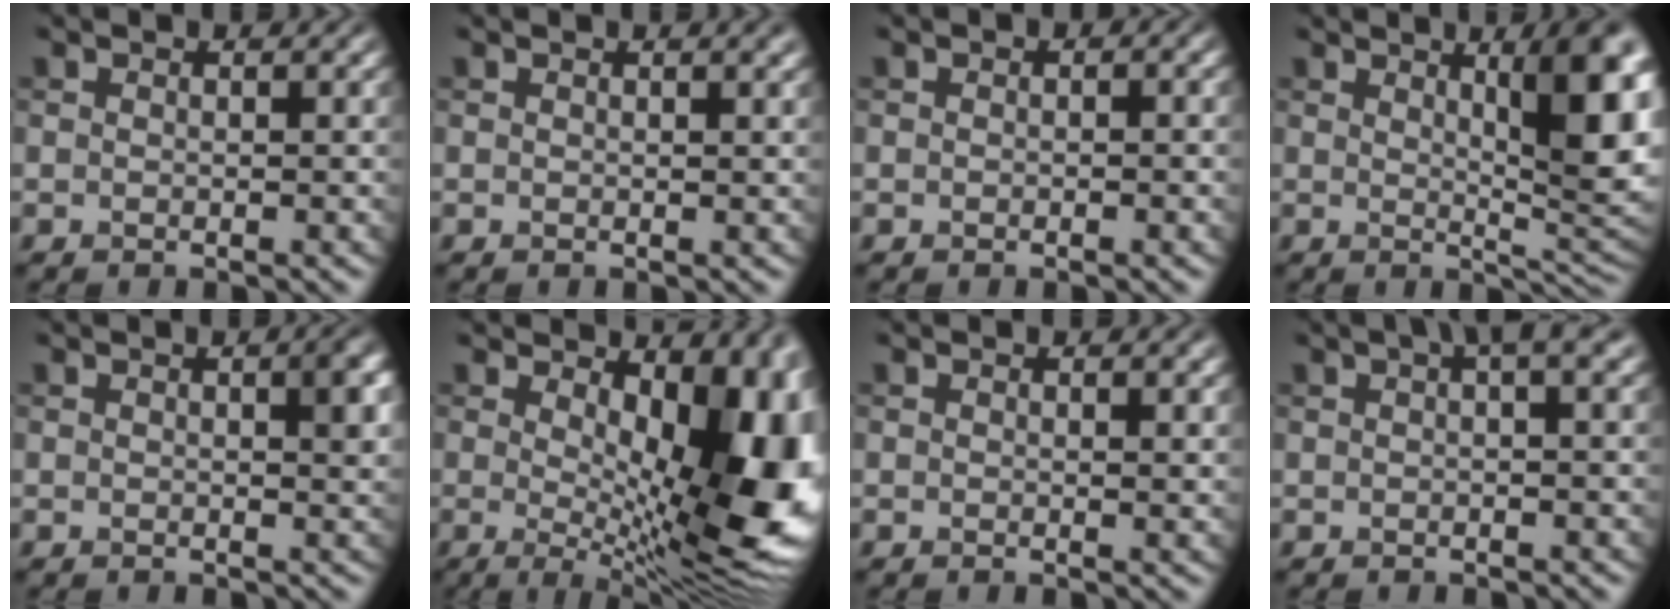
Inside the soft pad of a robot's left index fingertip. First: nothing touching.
{"total": 1.5, "force": [0.9, 0.5, 1.1], "torque": [-0.008, 0.004, 0.013]}
{"total": 0.9, "force": [-0.1, 0.5, 0.8], "torque": [-0.011, 0.001, -0.002]}
{"total": 10.4, "force": [3.0, 3.2, 9.4], "torque": [-0.087, 0.008, 0.041]}
{"total": 2.8, "force": [0.8, 0.7, 2.6], "torque": [-0.026, 0.006, 0.011]}
{"total": 12.6, "force": [1.5, 5.5, 11.3], "torque": [-0.114, -0.010, 0.028]}
{"total": 1.0, "force": [0.5, 0.2, 0.8], "torque": [-0.009, -0.003, 0.009]}
{"total": 3.4, "force": [1.6, 0.5, 2.9], "torque": [-0.036, 0.009, 0.023]}